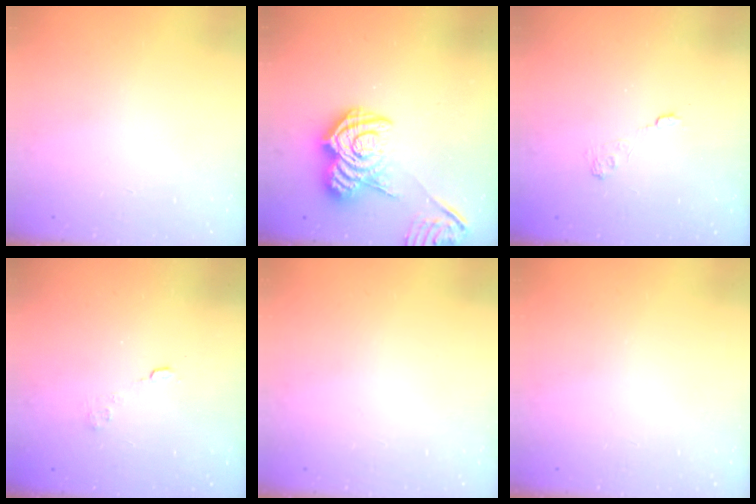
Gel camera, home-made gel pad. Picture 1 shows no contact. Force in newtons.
{"total": 13.0, "press": 13.0, "slide": 1.0}
{"total": 3.0, "press": 2.6, "slide": 1.5}
{"total": 2.4, "press": 2.1, "slide": 1.3}
{"total": 0.0}
{"total": 0.0}